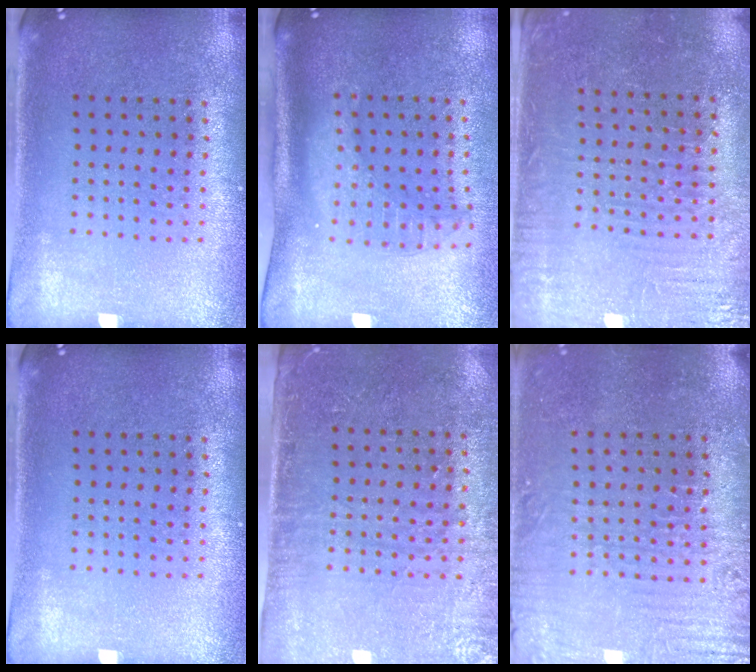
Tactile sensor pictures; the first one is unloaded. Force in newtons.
{"total": 2.0, "press": 1.5, "slide": 1.3}
{"total": 3.3, "press": 3.2, "slide": 0.5}
{"total": 0.0}
{"total": 3.0, "press": 2.6, "slide": 1.4}
{"total": 4.1, "press": 3.8, "slide": 1.6}